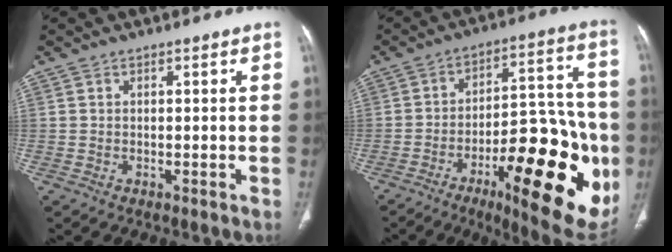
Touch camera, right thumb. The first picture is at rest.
{"total": 28.5, "force": [-9.5, 9.8, 25.0], "torque": [-0.293, 0.034, -0.122]}